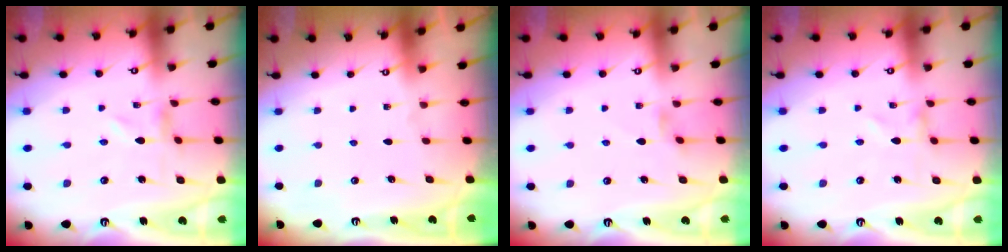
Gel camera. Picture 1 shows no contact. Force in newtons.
{"total": 0.0}
{"total": 1.2, "press": 1.1, "slide": 0.3}
{"total": 0.8, "press": 0.8, "slide": 0.1}